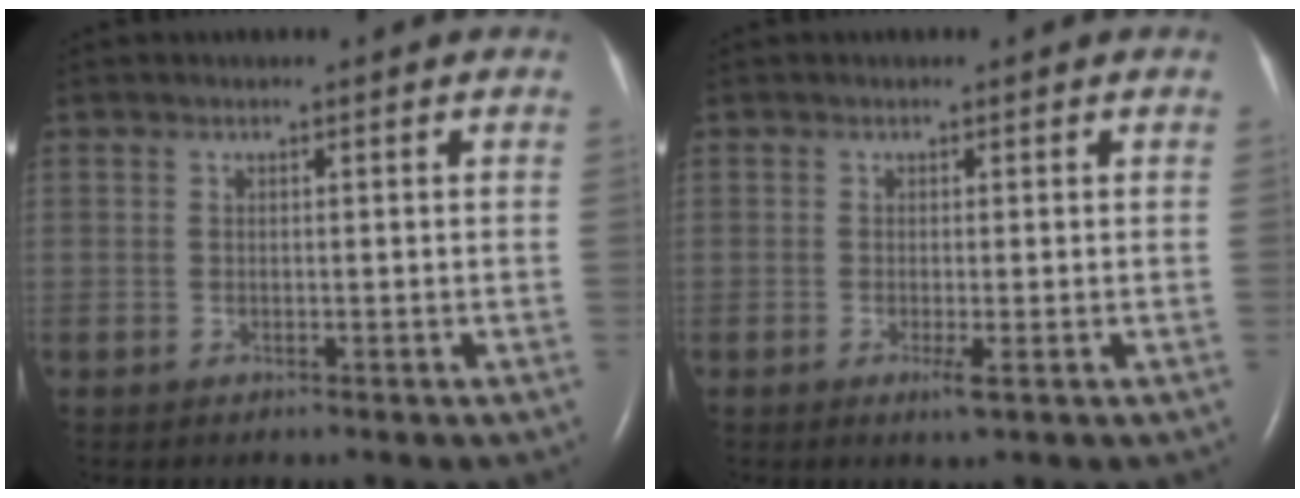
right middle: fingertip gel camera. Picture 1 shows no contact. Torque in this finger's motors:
{"motor_torque": [0.31, -0.11, 0.05, 0.01]}